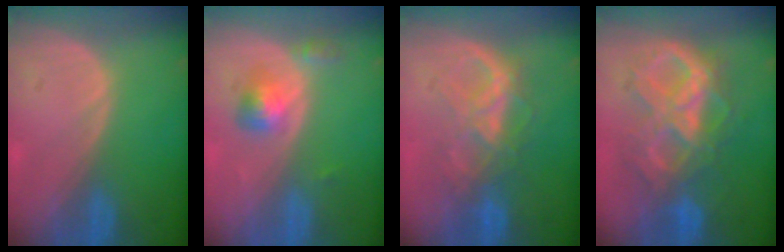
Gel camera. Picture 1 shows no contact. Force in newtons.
{"total": 3.7, "press": 3.7, "slide": 0.2}
{"total": 6.5, "press": 6.5, "slide": 0.3}
{"total": 10.7, "press": 10.6, "slide": 1.1}